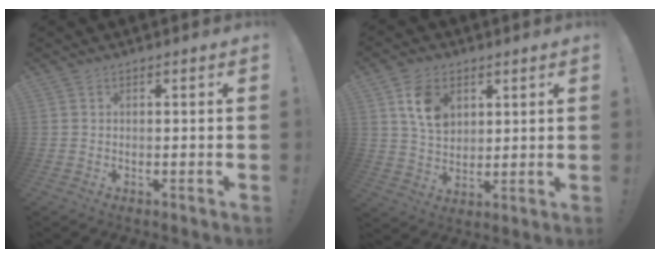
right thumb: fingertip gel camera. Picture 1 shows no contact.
{"total": 10.7, "force": [4.6, 7.7, 5.7], "torque": [-0.091, -0.006, 0.092]}